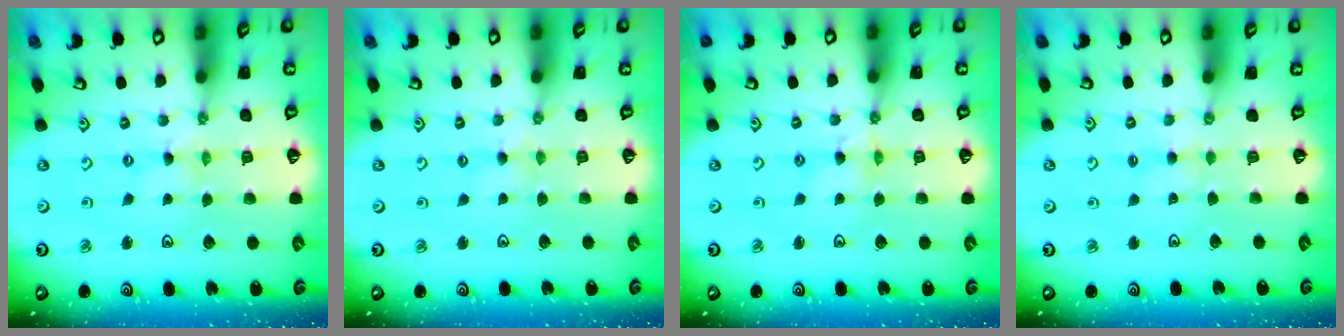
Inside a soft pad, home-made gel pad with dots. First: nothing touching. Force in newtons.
{"total": 2.0, "press": 1.9, "slide": 0.3}
{"total": 2.4, "press": 2.4, "slide": 0.3}
{"total": 2.8, "press": 2.8, "slide": 0.3}